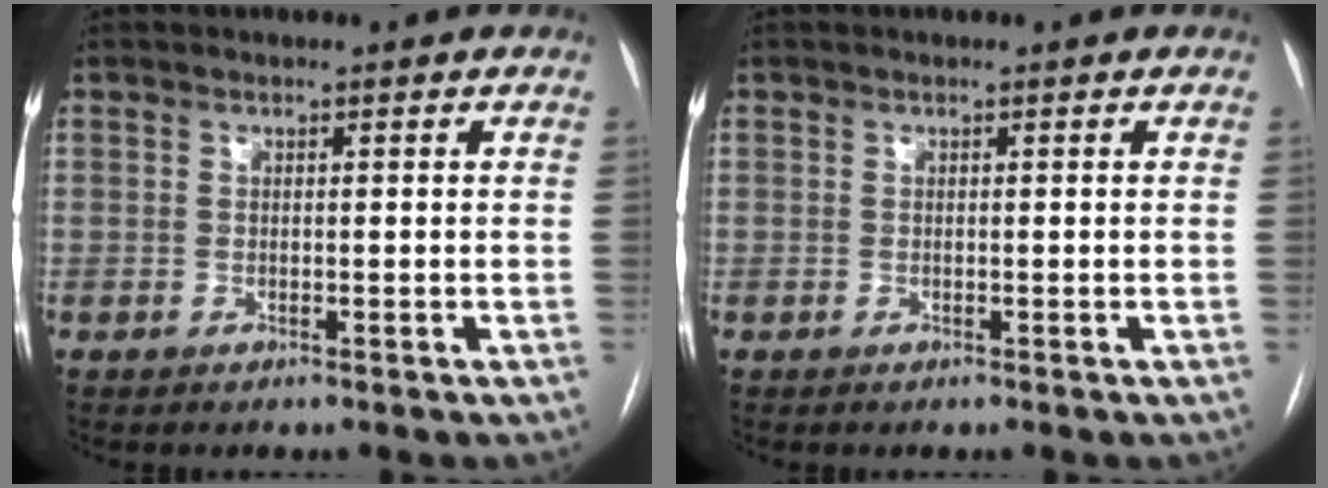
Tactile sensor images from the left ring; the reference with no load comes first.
{"total": 0.0}